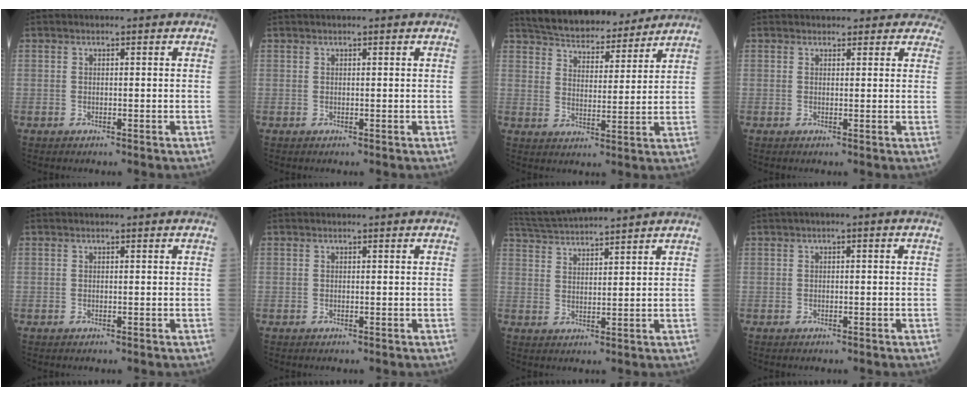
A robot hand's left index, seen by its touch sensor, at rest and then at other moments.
{"total": 1.0, "force": [0.9, -0.1, 0.4], "torque": [-0.006, 0.015, 0.019]}
{"total": 14.7, "force": [13.7, 3.3, 4.2], "torque": [-0.060, 0.008, 0.203]}
{"total": 7.0, "force": [6.4, 2.9, 0.5], "torque": [0.032, 0.003, 0.043]}
{"total": 0.0}
{"total": 0.0}
{"total": 10.4, "force": [9.8, -0.9, 3.3], "torque": [-0.074, 0.029, 0.164]}
{"total": 1.0, "force": [0.0, 0.2, 1.0], "torque": [-0.013, 0.007, -0.003]}